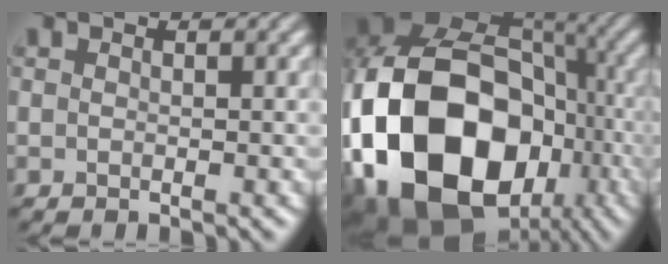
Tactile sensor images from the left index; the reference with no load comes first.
{"total": 22.0, "force": [-6.3, 16.5, 13.1], "torque": [-0.308, -0.010, -0.097]}